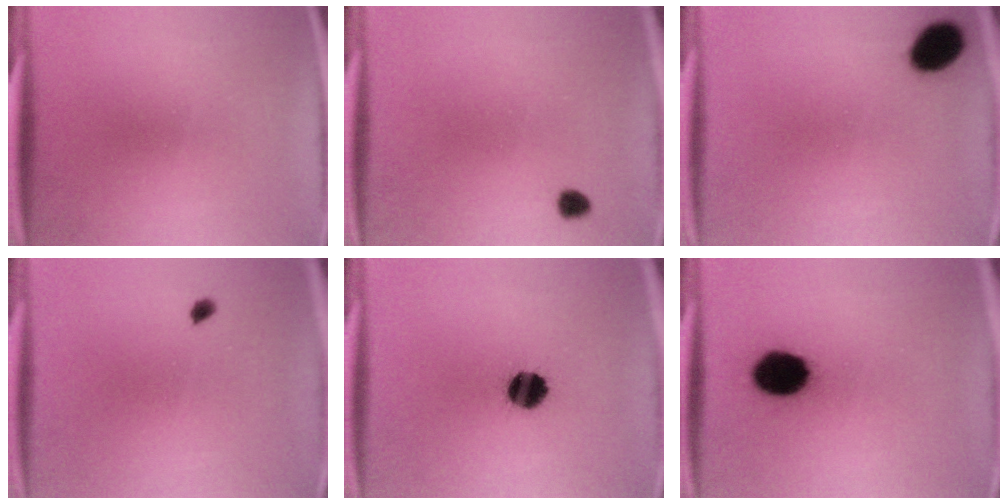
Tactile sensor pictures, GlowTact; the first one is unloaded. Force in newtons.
{"total": 1.7}
{"total": 7.8}
{"total": 1.1}
{"total": 8.2}
{"total": 12.1}